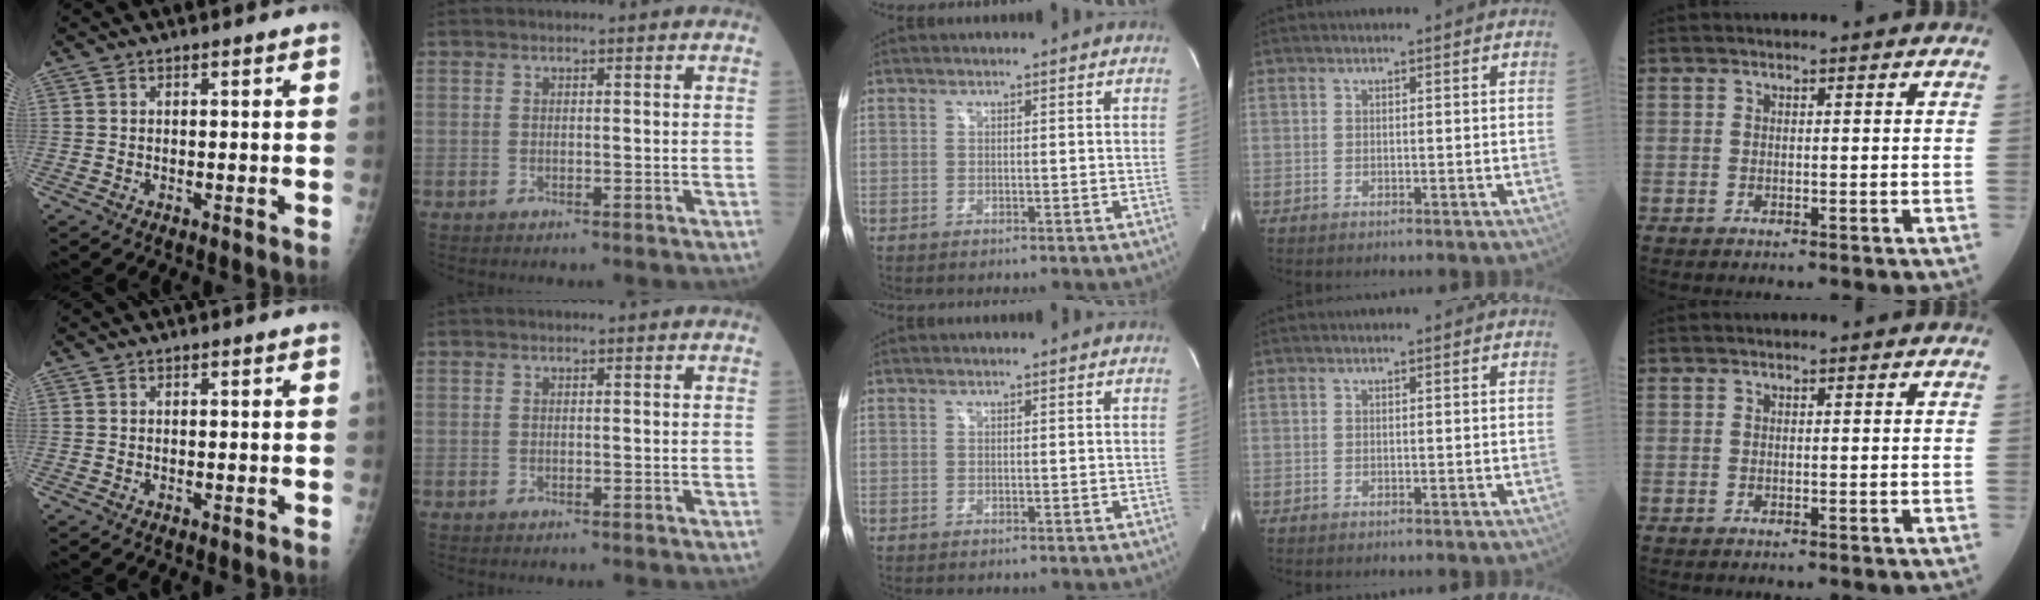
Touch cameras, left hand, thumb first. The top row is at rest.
{}